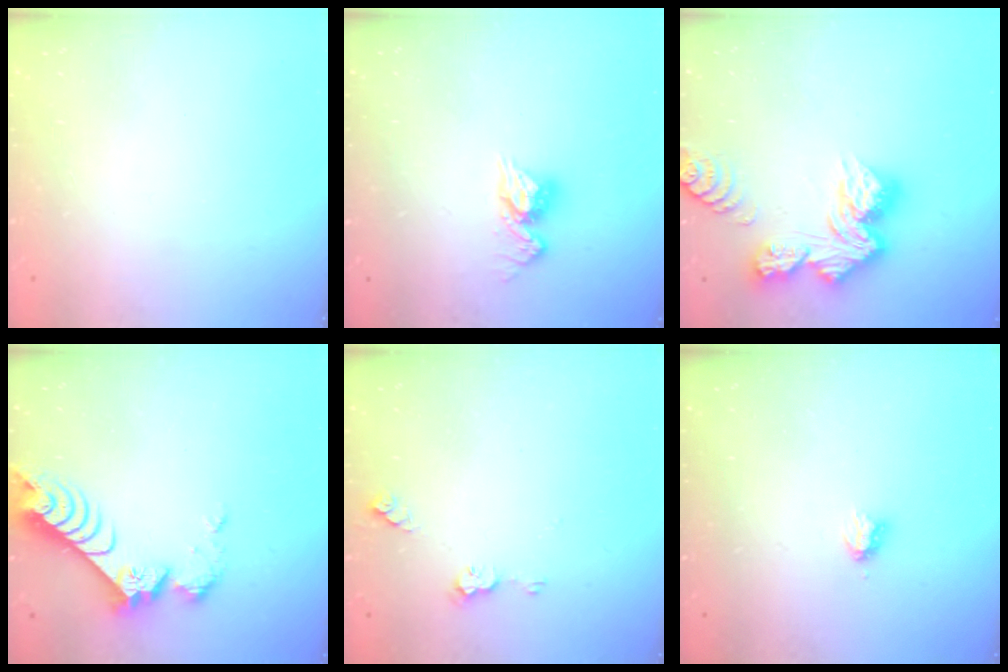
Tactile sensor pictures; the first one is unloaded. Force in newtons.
{"total": 8.9, "press": 8.9, "slide": 0.6}
{"total": 14.2, "press": 14.1, "slide": 1.6}
{"total": 8.8, "press": 8.8, "slide": 0.8}
{"total": 5.1, "press": 5.0, "slide": 0.6}
{"total": 2.9, "press": 2.9, "slide": 0.5}